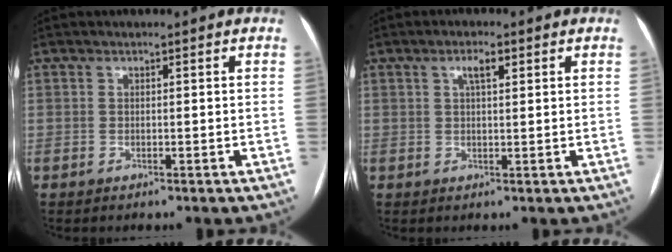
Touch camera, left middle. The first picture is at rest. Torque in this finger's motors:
{"motor_torque": [0.78, 0.06, 0.36, 0.02]}